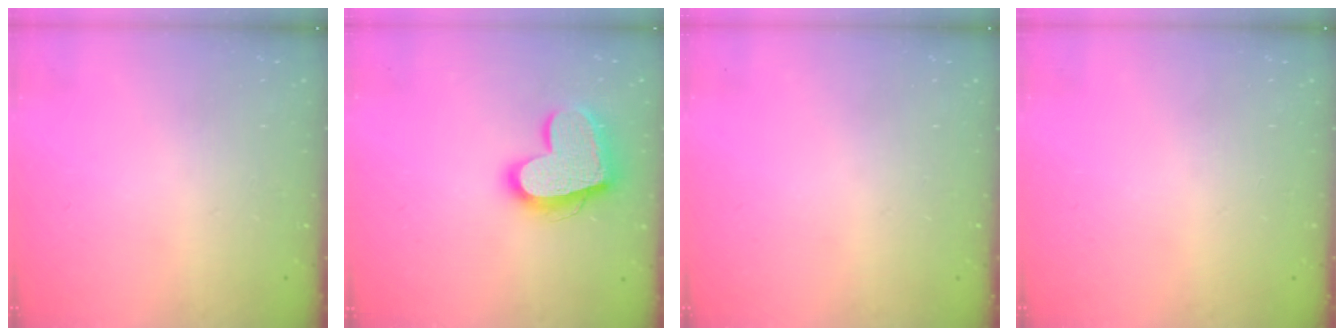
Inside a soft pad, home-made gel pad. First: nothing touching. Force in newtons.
{"total": 19.3, "press": 19.2, "slide": 1.5}
{"total": 0.0}
{"total": 0.0}